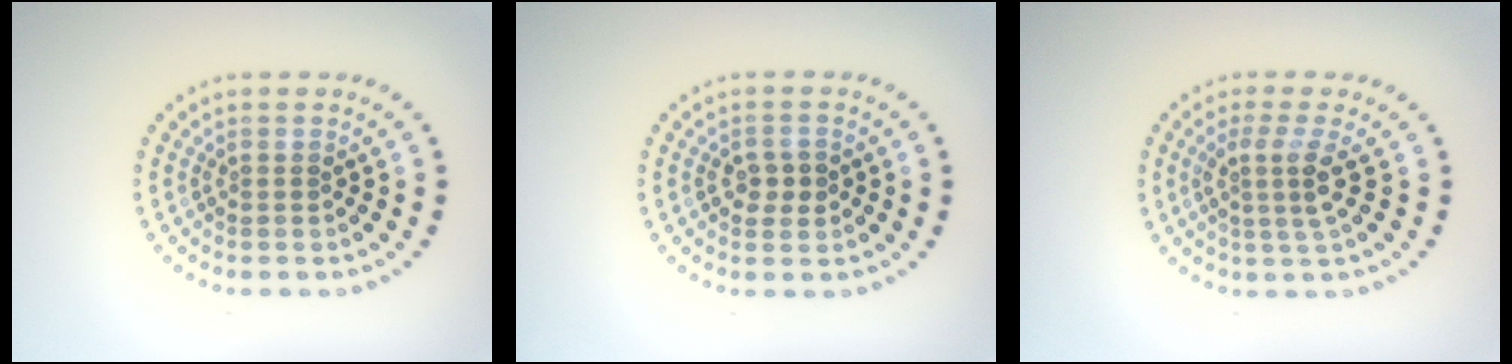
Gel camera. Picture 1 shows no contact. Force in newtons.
{"total": 1.9, "press": 1.9, "slide": 0.2}
{"total": 2.9, "press": 2.1, "slide": 2.0}